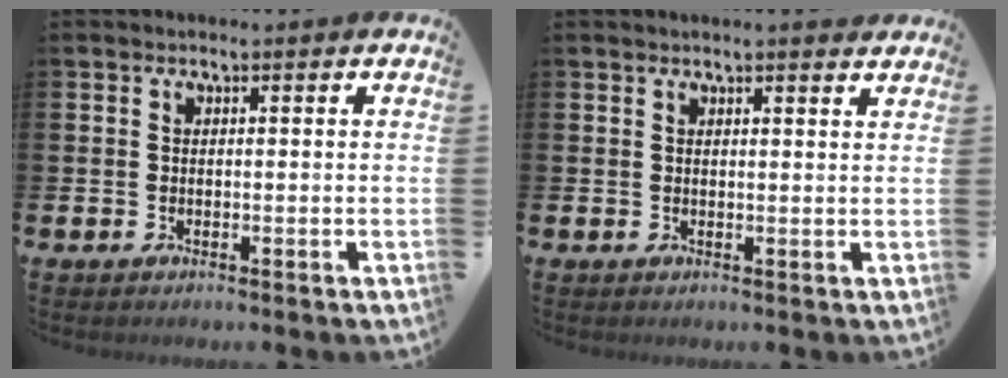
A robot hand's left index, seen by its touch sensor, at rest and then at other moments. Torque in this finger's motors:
{"motor_torque": [1.01, -1.12, 0.47, 0.11]}